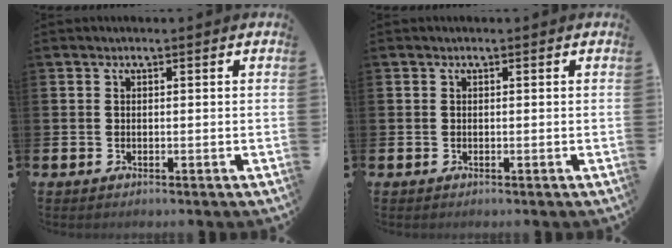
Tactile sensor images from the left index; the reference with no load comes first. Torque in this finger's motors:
{"motor_torque": [0.00, 0.00, 0.00, 0.00]}